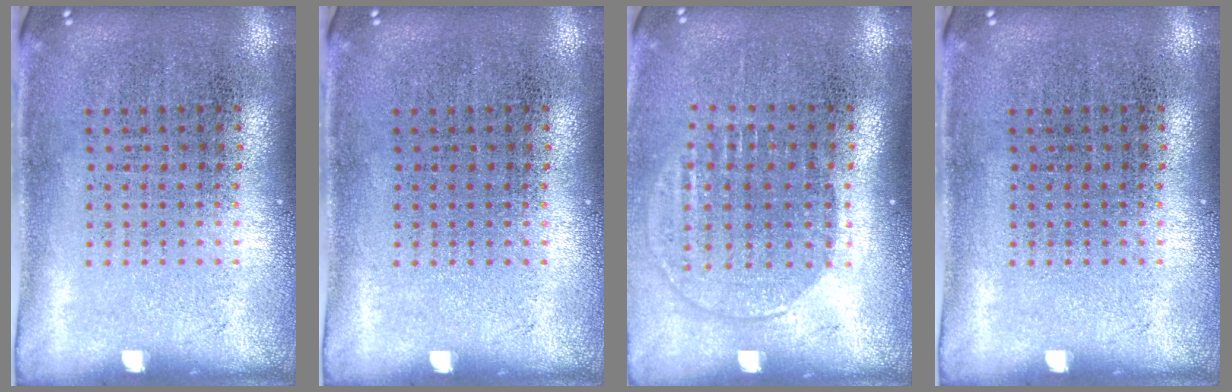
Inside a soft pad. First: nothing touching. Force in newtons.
{"total": 0.0}
{"total": 1.5, "press": 1.2, "slide": 0.8}
{"total": 0.0}